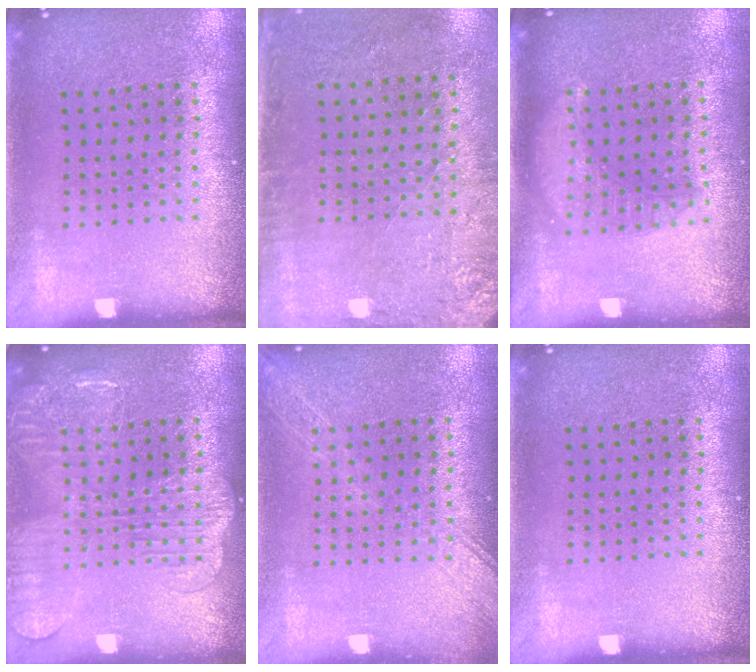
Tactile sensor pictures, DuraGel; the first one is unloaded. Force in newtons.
{"total": 2.8, "press": 2.3, "slide": 1.6}
{"total": 1.4, "press": 1.3, "slide": 0.5}
{"total": 2.0, "press": 2.0, "slide": 0.4}
{"total": 1.6, "press": 1.5, "slide": 0.2}
{"total": 0.0}